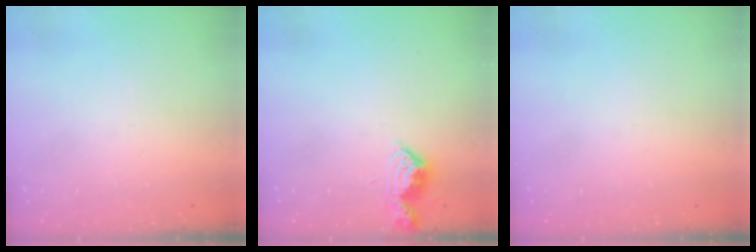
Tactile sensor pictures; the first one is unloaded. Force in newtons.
{"total": 7.0, "press": 6.9, "slide": 0.8}
{"total": 0.0}